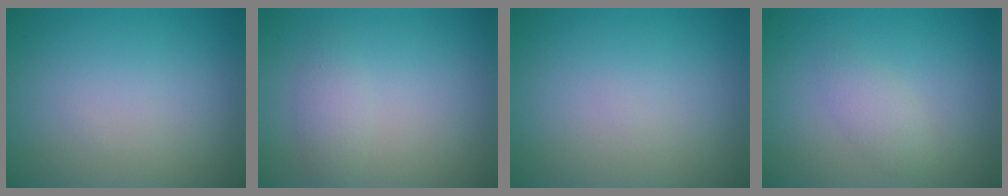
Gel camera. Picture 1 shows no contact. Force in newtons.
{"total": 1.6, "press": 1.6, "slide": 0.0}
{"total": 0.0}
{"total": 1.7, "press": 1.7, "slide": 0.1}